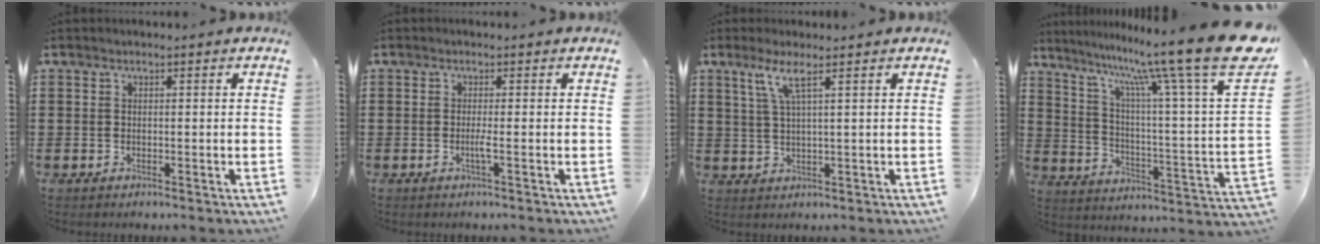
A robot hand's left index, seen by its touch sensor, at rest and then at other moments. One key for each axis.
{"total": 1.8, "fx": -0.4, "fy": -0.4, "fz": 1.7, "tx": -0.036, "ty": -0.008, "tz": -0.012}
{"total": 4.4, "fx": 2.3, "fy": 0.0, "fz": 3.8, "tx": -0.082, "ty": -0.001, "tz": 0.038}
{"total": 15.8, "fx": 12.0, "fy": -0.5, "fz": 10.3, "tx": -0.204, "ty": -0.082, "tz": 0.186}